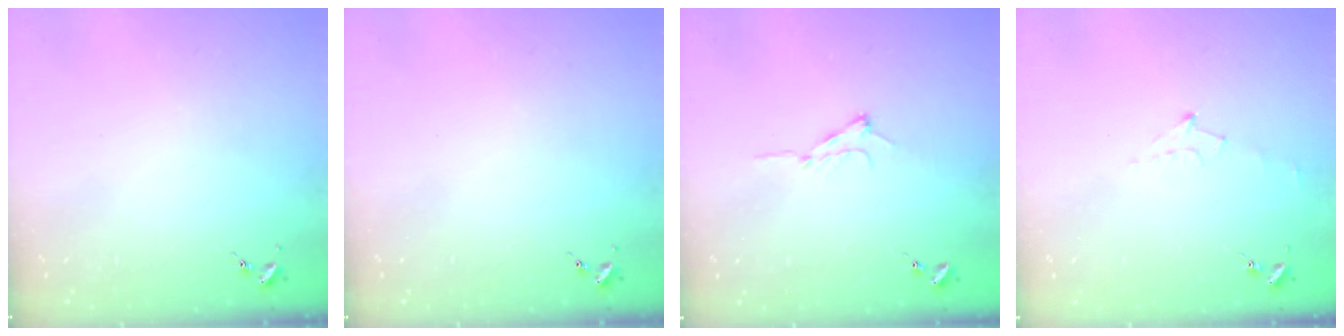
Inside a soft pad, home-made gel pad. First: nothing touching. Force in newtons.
{"total": 0.0}
{"total": 7.4, "press": 7.3, "slide": 0.8}
{"total": 5.2, "press": 5.2, "slide": 0.6}